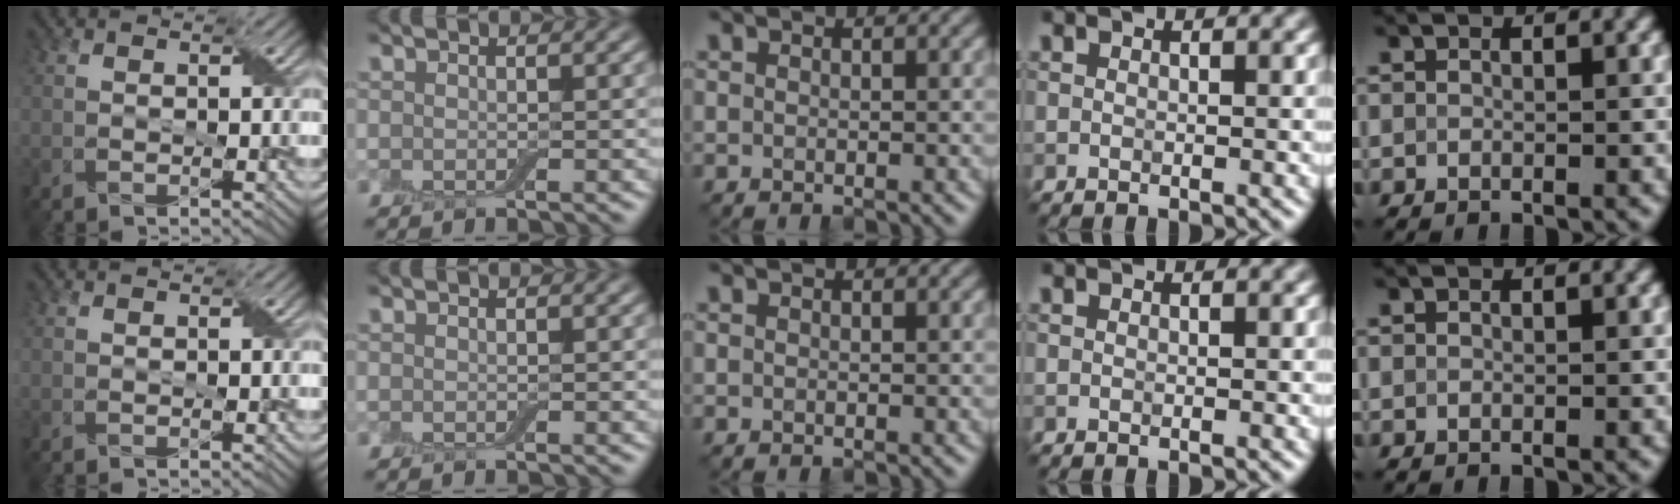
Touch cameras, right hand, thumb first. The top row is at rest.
{}